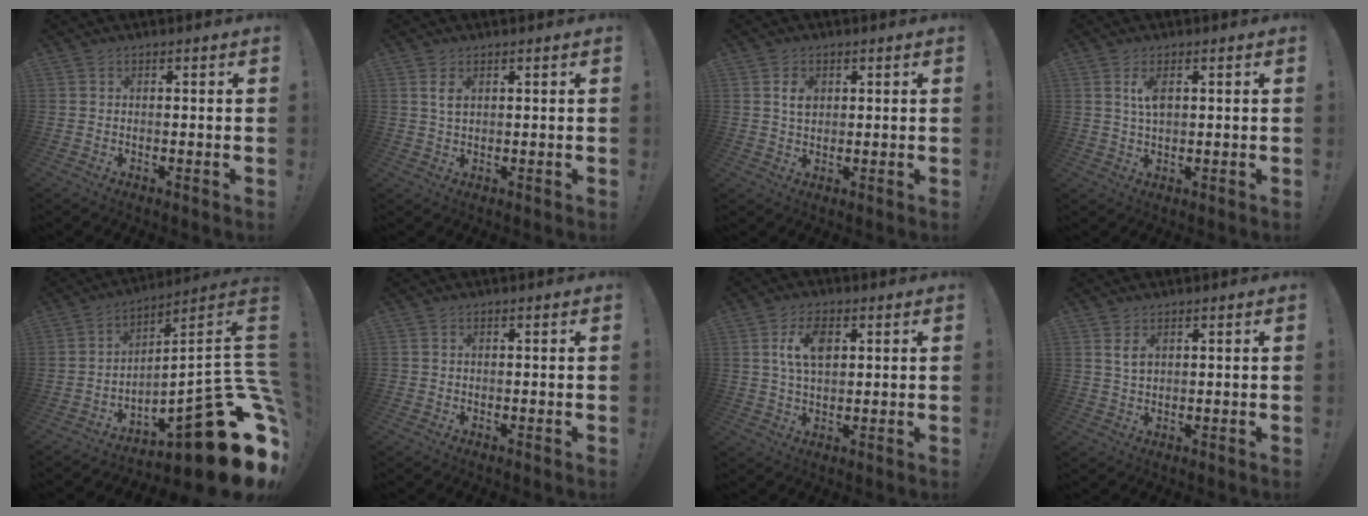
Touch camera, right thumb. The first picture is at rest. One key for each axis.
{"total": 2.9, "fx": 1.2, "fy": 1.4, "fz": 2.2, "tx": -0.034, "ty": -0.003, "tz": 0.017}
{"total": 4.2, "fx": 1.2, "fy": 3.2, "fz": 2.5, "tx": -0.033, "ty": -0.001, "tz": 0.019}
{"total": 4.3, "fx": 1.5, "fy": 1.8, "fz": 3.6, "tx": -0.059, "ty": -0.003, "tz": 0.021}
{"total": 23.0, "fx": -10.0, "fy": 5.2, "fz": 20.0, "tx": -0.241, "ty": 0.010, "tz": -0.153}
{"total": 0.5, "fx": -0.4, "fy": 0.3, "fz": -0.1, "tx": 0.003, "ty": 0.002, "tz": -0.008}
{"total": 8.5, "fx": 2.3, "fy": 4.9, "fz": 6.6, "tx": -0.116, "ty": 0.003, "tz": 0.040}
{"total": 3.1, "fx": 1.3, "fy": 1.7, "fz": 2.2, "tx": -0.033, "ty": -0.003, "tz": 0.022}